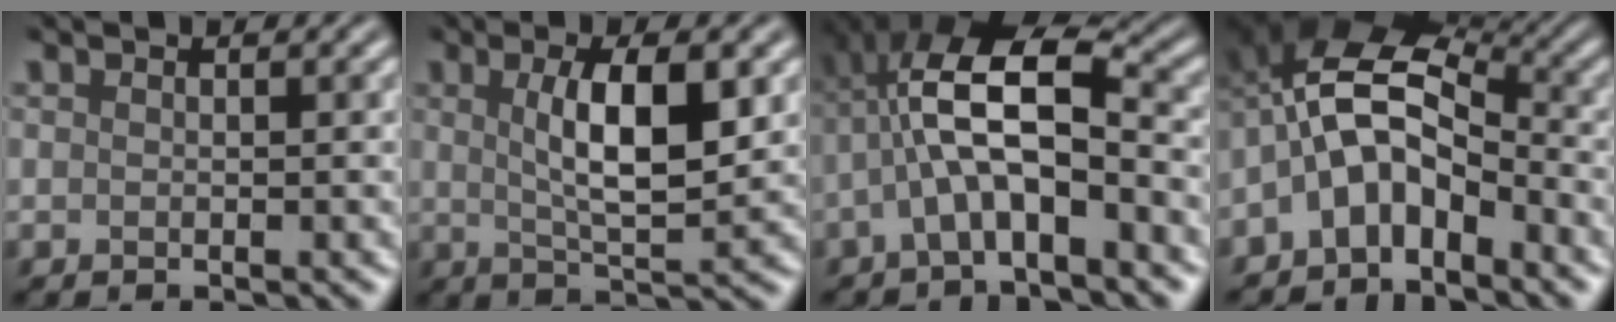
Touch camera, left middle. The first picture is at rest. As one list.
[{"total": 5.9, "force": [1.2, 1.4, 5.6], "torque": [-0.091, 0.011, 0.035]}, {"total": 7.3, "force": [-0.9, 2.5, 6.7], "torque": [-0.136, 0.035, -0.013]}, {"total": 7.2, "force": [-2.7, 4.0, 5.3], "torque": [-0.100, 0.026, -0.055]}]